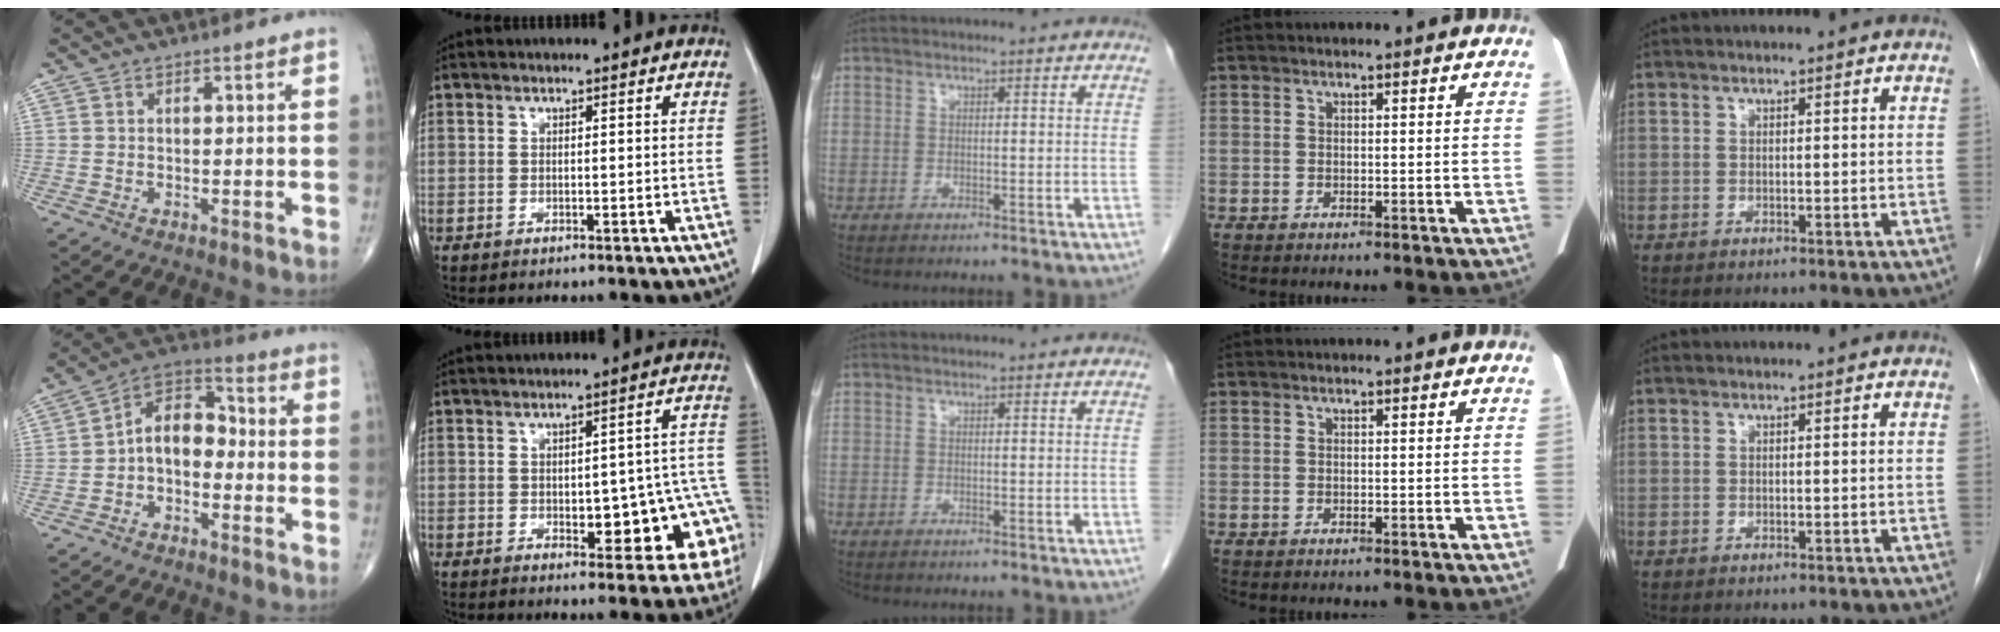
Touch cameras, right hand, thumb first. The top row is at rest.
{"thumb": {"total": 9.0, "force": [-1.9, 6.0, 6.5], "torque": [-0.079, 0.037, -0.053]}, "index": {"total": 13.2, "force": [-2.8, 5.2, 11.8], "torque": [-0.090, 0.036, -0.023]}}